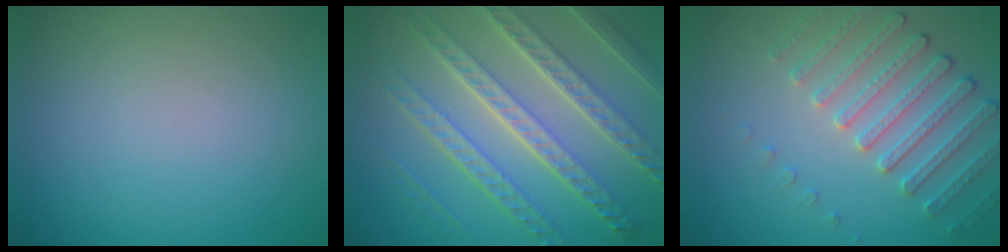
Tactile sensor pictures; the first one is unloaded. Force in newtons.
{"total": 8.8, "press": 6.3, "slide": 6.2}
{"total": 3.3, "press": 3.0, "slide": 1.4}